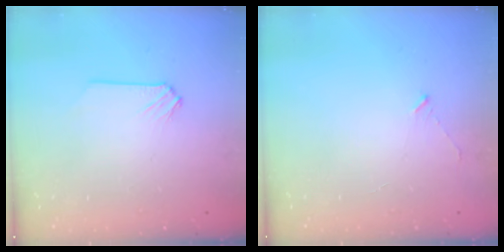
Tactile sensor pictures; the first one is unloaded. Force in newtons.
{"total": 2.4, "press": 2.4, "slide": 0.2}